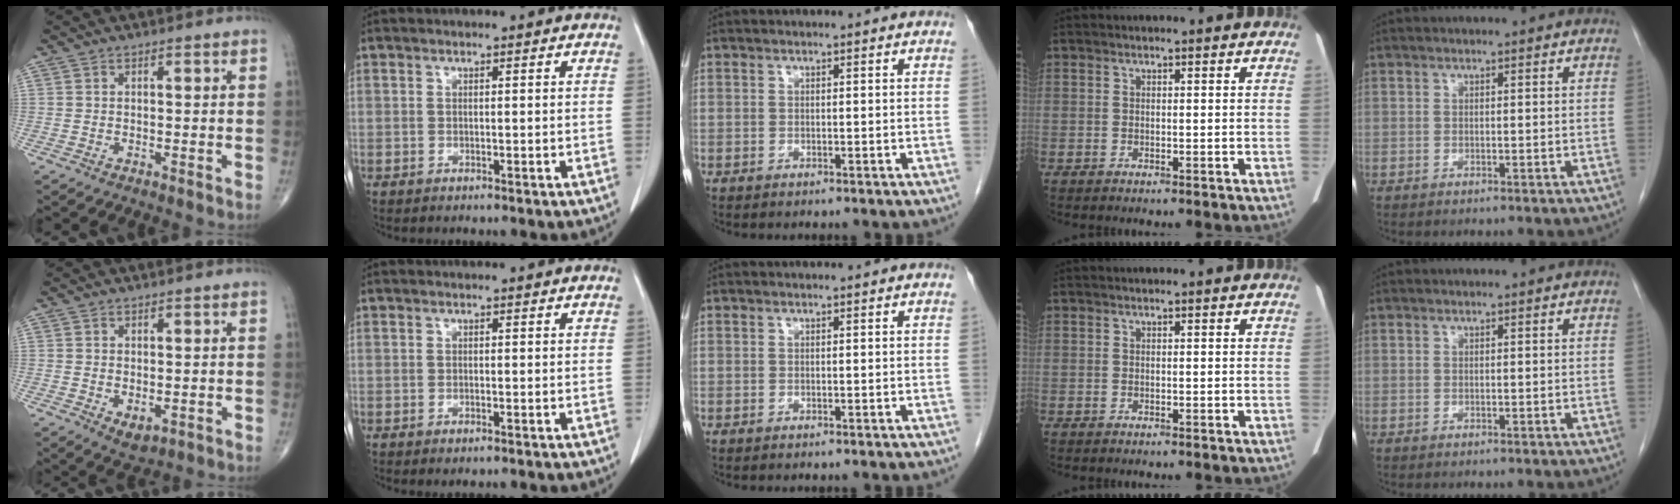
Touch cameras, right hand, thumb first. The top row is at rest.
{"thumb": {"total": 3.0, "force": [-0.5, 1.9, 2.3], "torque": [-0.030, -0.005, 0.003]}, "index": {"total": 0.9, "force": [-0.6, 0.2, 0.7], "torque": [-0.013, -0.002, -0.006]}}